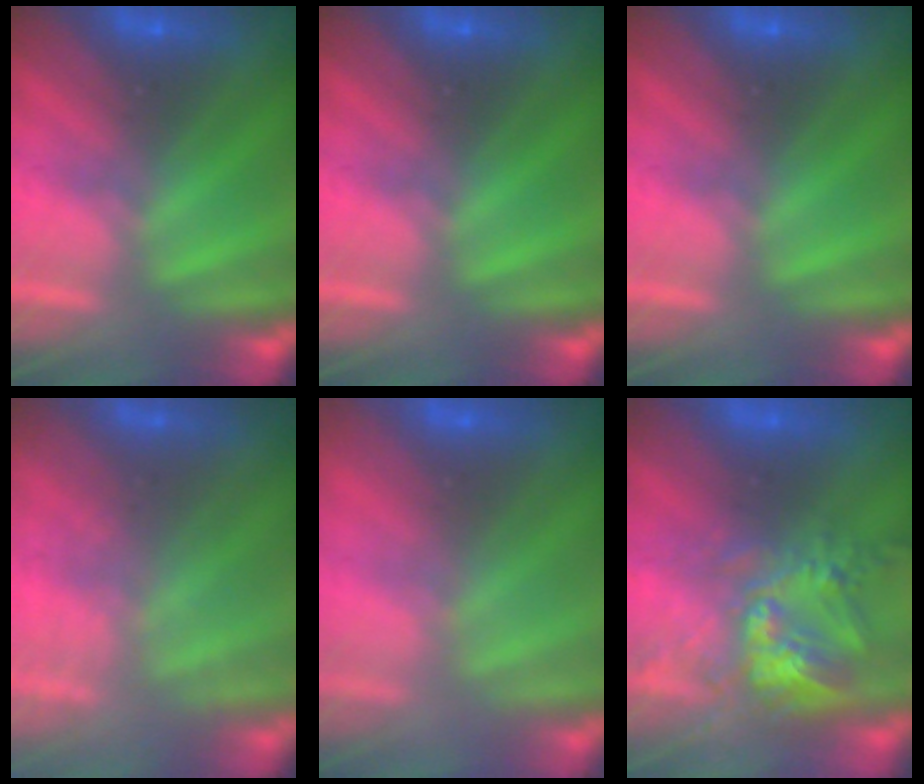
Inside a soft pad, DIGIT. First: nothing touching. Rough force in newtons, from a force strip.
{"total": 0.0}
{"total": 0.0}
{"total": 2.1}
{"total": 2.6}
{"total": 9.6}